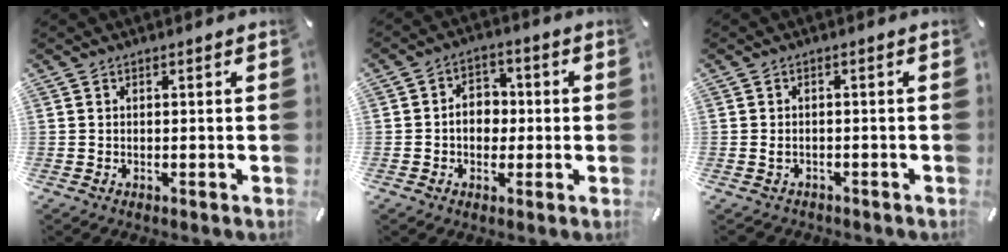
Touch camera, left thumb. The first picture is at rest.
{"total": 6.2, "force": [-0.6, 5.1, 3.4], "torque": [-0.053, 0.010, -0.013]}
{"total": 2.0, "force": [-0.8, 1.5, 0.9], "torque": [-0.027, 0.000, -0.020]}